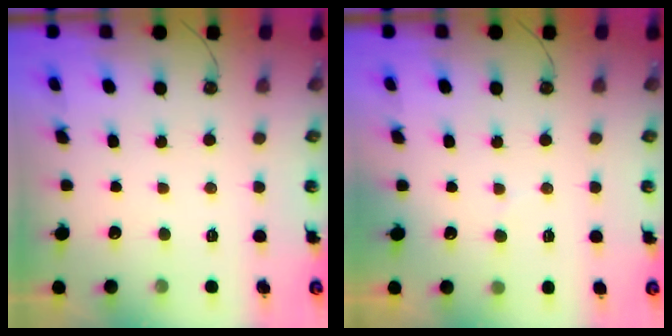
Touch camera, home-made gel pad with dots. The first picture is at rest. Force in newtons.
{"total": 4.6, "press": 4.4, "slide": 1.3}